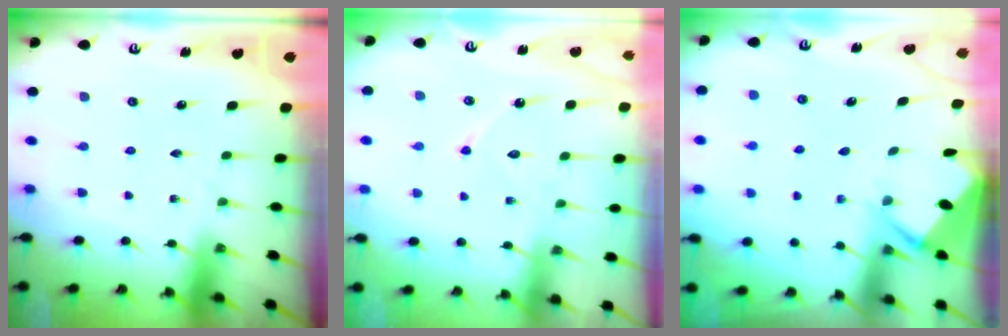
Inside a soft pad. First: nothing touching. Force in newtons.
{"total": 9.4, "press": 9.4, "slide": 0.4}
{"total": 2.8, "press": 2.8, "slide": 0.2}